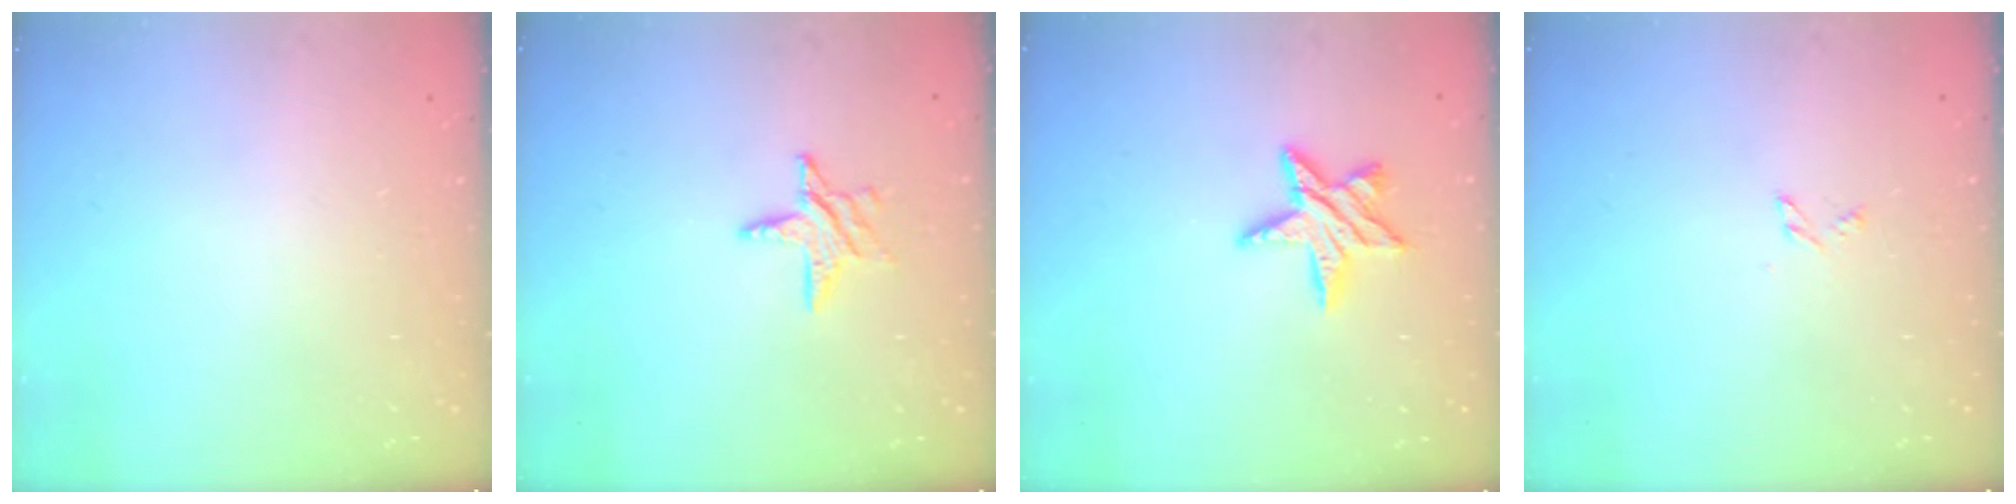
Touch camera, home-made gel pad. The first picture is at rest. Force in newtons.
{"total": 7.3, "press": 7.2, "slide": 0.6}
{"total": 9.3, "press": 9.3, "slide": 0.6}
{"total": 2.4, "press": 2.4, "slide": 0.2}